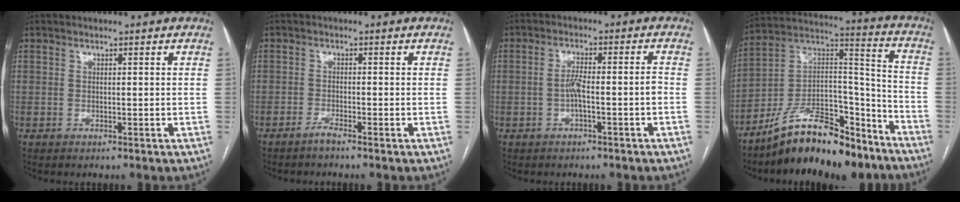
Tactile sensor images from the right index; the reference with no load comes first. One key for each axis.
{"total": 1.5, "fx": -1.3, "fy": -0.3, "fz": 0.7, "tx": -0.017, "ty": -0.001, "tz": -0.028}
{"total": 4.2, "fx": -1.4, "fy": 0.3, "fz": 3.9, "tx": -0.076, "ty": 0.017, "tz": -0.023}
{"total": 18.8, "fx": -14.8, "fy": 6.3, "fz": 9.8, "tx": -0.158, "ty": 0.041, "tz": -0.251}